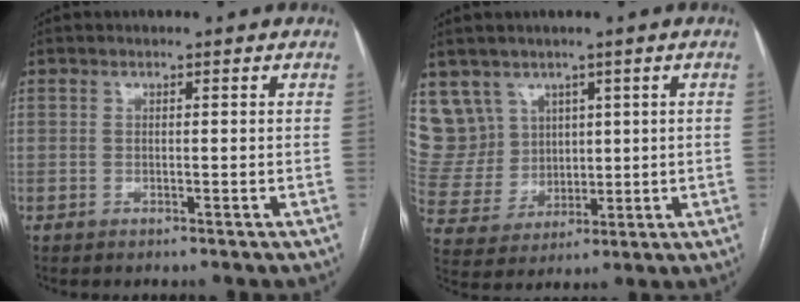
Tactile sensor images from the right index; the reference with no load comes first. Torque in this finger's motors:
{"motor_torque": [-0.26, 0.35, 0.02, 0.00]}